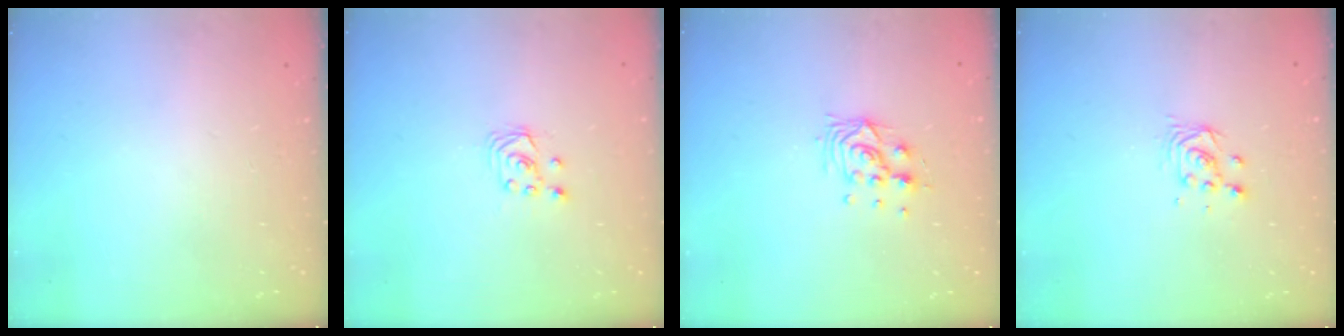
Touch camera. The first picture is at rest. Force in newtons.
{"total": 2.6, "press": 2.6, "slide": 0.3}
{"total": 8.3, "press": 8.3, "slide": 0.7}
{"total": 3.9, "press": 3.9, "slide": 0.3}